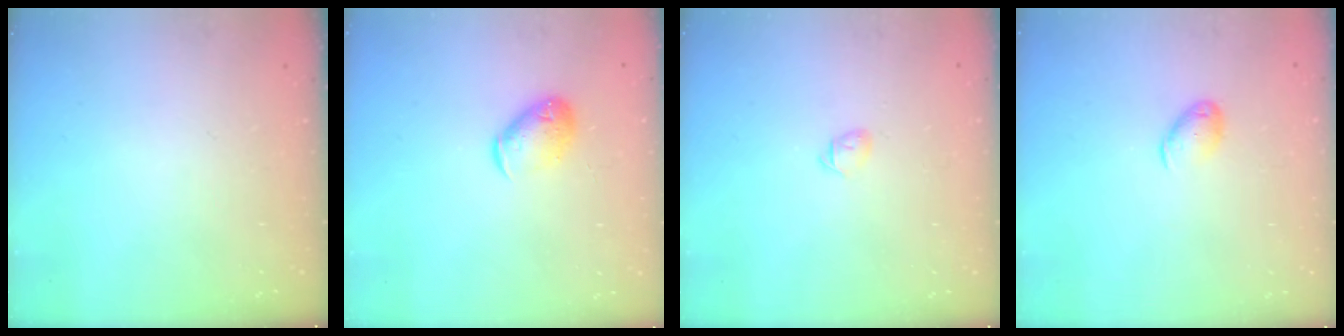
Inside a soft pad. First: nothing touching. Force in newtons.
{"total": 9.3, "press": 9.2, "slide": 1.4}
{"total": 3.2, "press": 3.1, "slide": 0.8}
{"total": 7.0, "press": 6.9, "slide": 0.9}